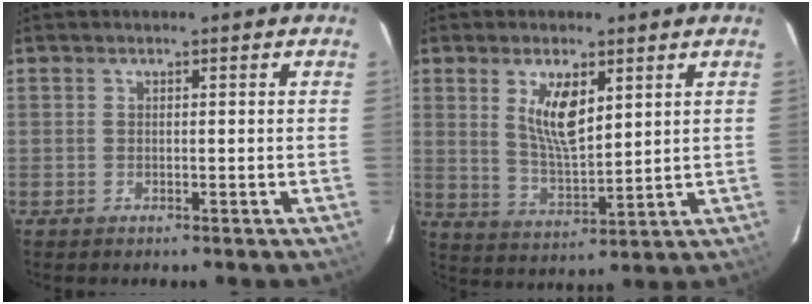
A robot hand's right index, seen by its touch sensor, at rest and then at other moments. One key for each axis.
{"total": 8.6, "fx": 3.5, "fy": 3.4, "fz": 7.1, "tx": -0.128, "ty": -0.004, "tz": 0.076}